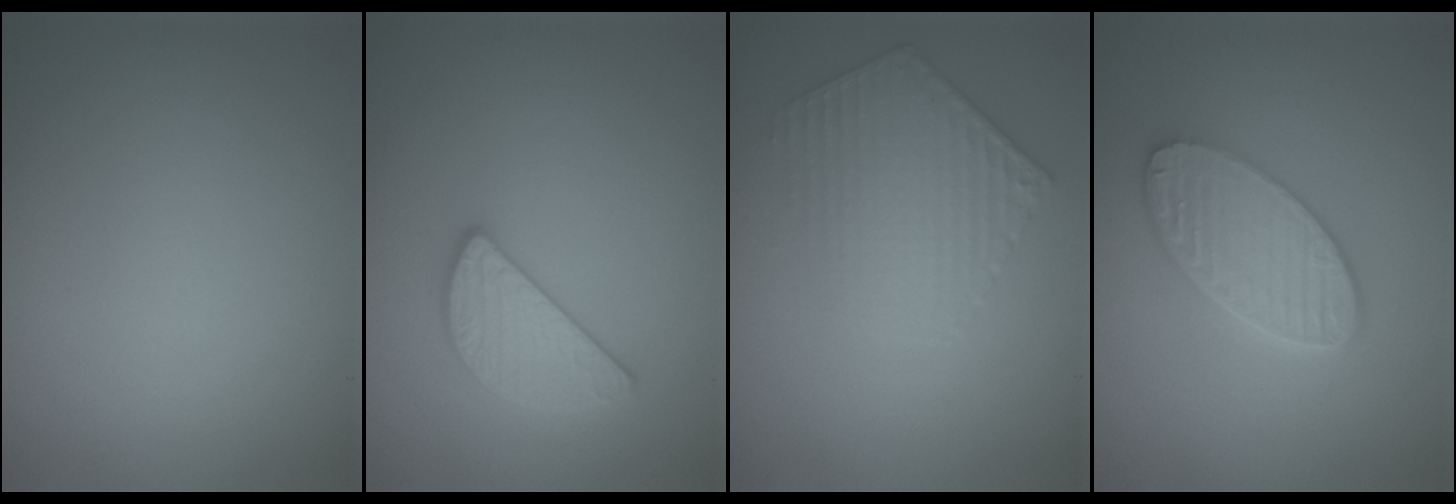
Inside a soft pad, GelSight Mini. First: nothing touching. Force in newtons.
{"total": 2.7, "press": 2.7, "slide": 0.1}
{"total": 3.3, "press": 3.1, "slide": 1.4}
{"total": 5.8, "press": 4.5, "slide": 3.6}